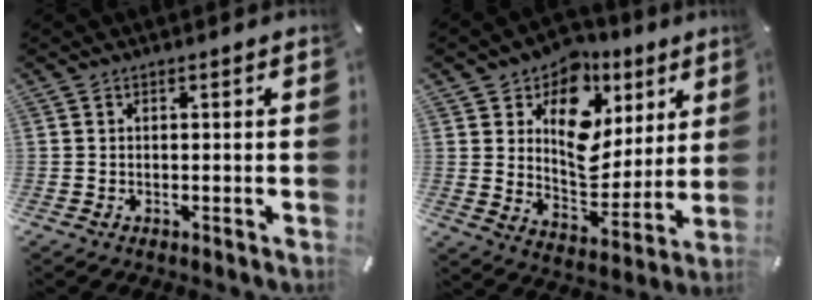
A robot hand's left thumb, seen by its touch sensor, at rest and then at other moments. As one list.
[{"total": 14.2, "force": [5.5, 10.9, 7.2], "torque": [-0.096, -0.044, 0.104]}]